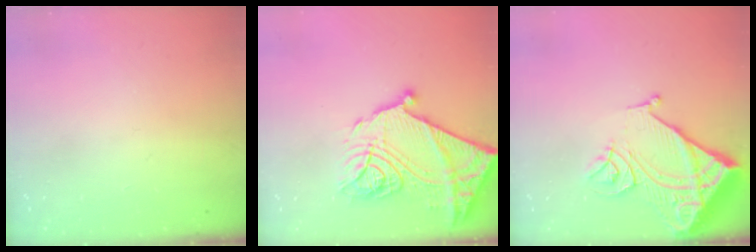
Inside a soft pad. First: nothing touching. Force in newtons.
{"total": 25.4, "press": 25.3, "slide": 2.5}
{"total": 15.0, "press": 14.9, "slide": 1.9}